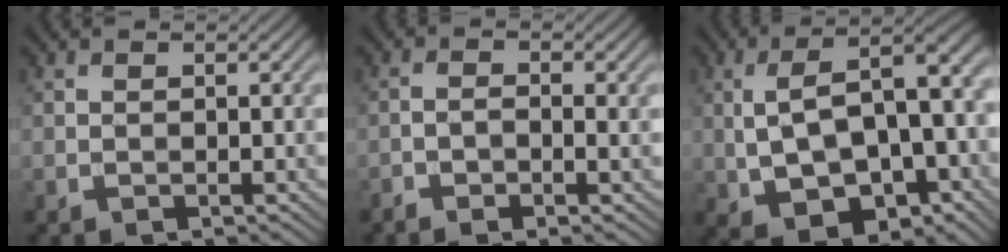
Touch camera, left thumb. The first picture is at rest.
{"total": 2.7, "force": [-1.3, 0.7, 2.3], "torque": [-0.045, -0.001, -0.025]}
{"total": 13.0, "force": [-0.6, 6.9, 11.0], "torque": [-0.208, -0.004, -0.002]}